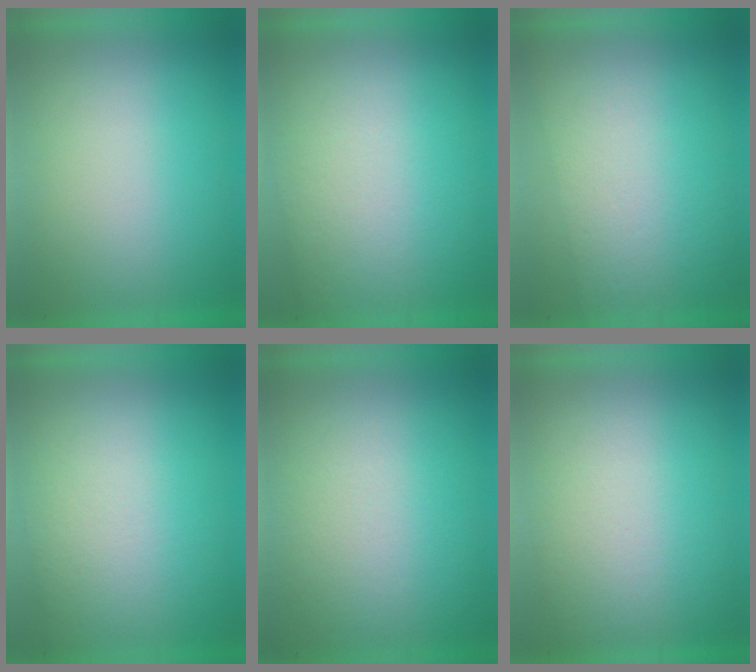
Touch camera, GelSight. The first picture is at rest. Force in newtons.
{"total": 3.2}
{"total": 2.8}
{"total": 2.2}
{"total": 2.5}
{"total": 1.4}